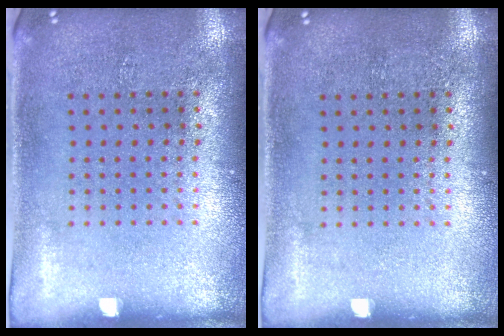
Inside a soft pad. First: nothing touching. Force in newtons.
{"total": 0.0}